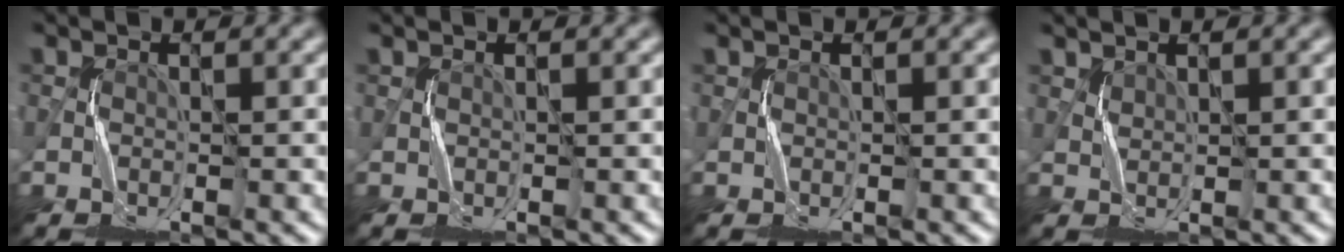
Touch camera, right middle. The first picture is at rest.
{"total": 0.0}
{"total": 0.0}
{"total": 1.0, "force": [1.0, 0.1, -0.3], "torque": [0.003, -0.001, 0.024]}